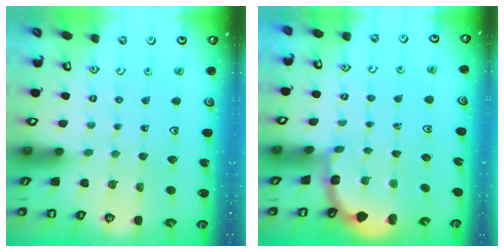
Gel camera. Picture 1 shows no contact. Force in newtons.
{"total": 2.1, "press": 2.1, "slide": 0.3}